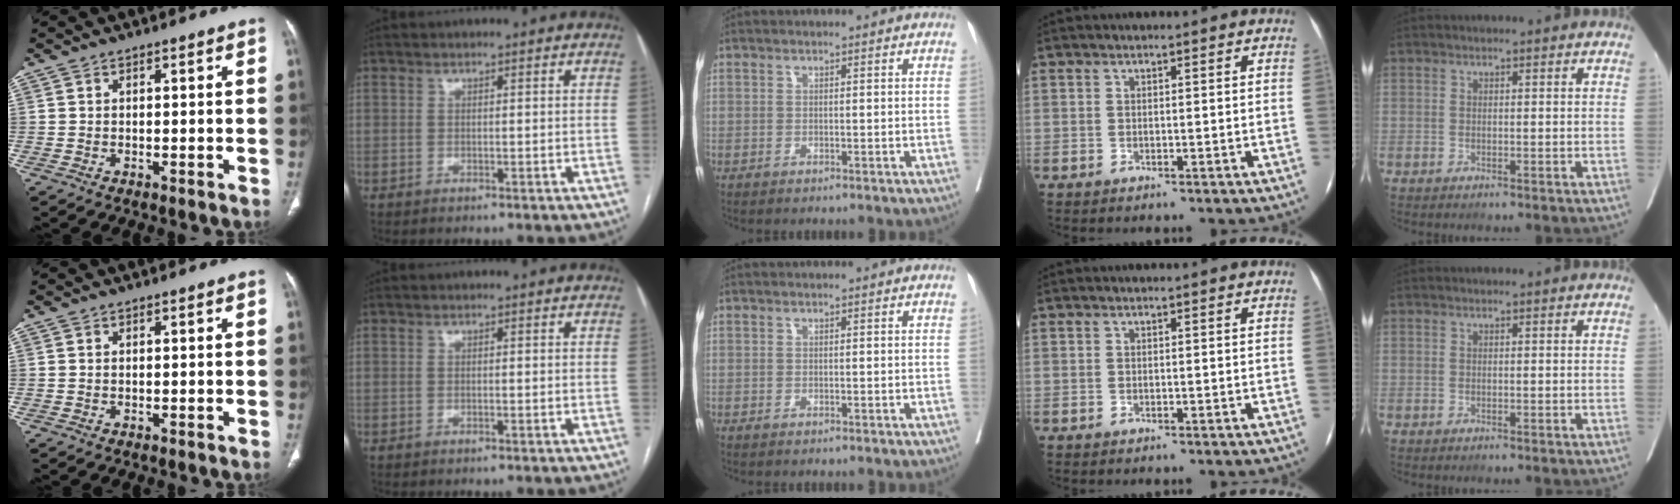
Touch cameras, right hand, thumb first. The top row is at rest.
{}